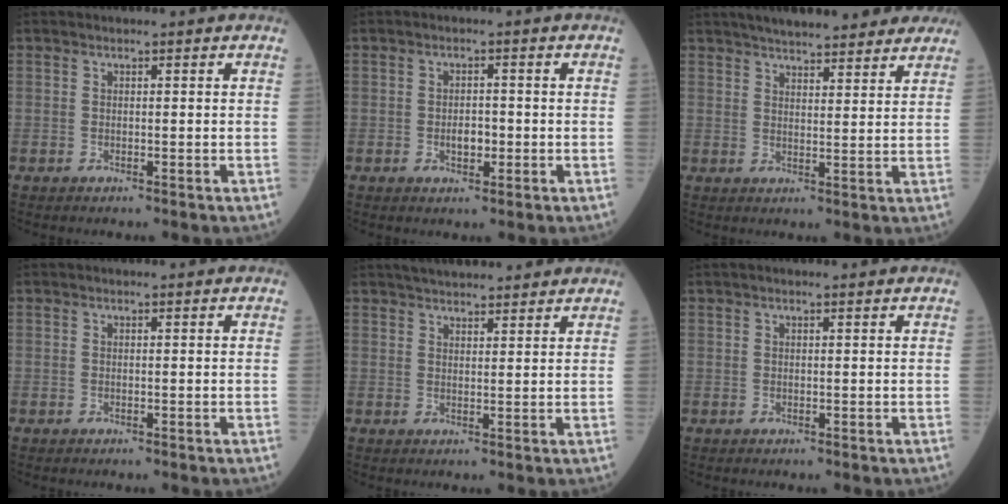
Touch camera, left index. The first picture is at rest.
{"total": 2.6, "force": [-0.7, 1.5, 2.0], "torque": [-0.035, 0.003, -0.008]}
{"total": 16.2, "force": [14.1, 3.2, 7.4], "torque": [-0.099, 0.029, 0.185]}
{"total": 0.0}
{"total": 9.5, "force": [8.4, 1.9, 4.0], "torque": [-0.055, 0.029, 0.119]}
{"total": 0.8, "force": [0.6, 0.0, 0.5], "torque": [-0.011, 0.009, 0.011]}